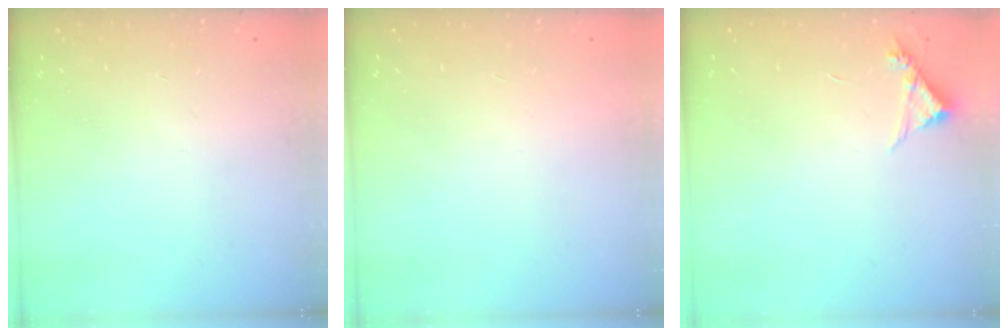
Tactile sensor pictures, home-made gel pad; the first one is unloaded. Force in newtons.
{"total": 1.5, "press": 1.5, "slide": 0.1}
{"total": 4.3, "press": 4.2, "slide": 0.4}